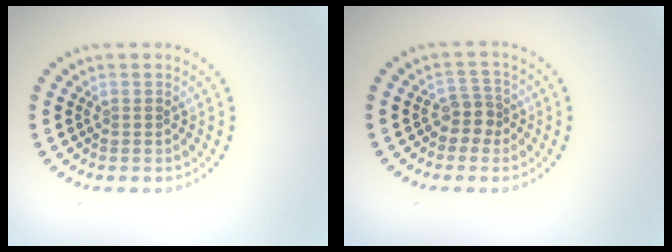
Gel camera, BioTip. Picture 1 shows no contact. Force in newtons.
{"total": 2.0, "press": 1.6, "slide": 1.3}